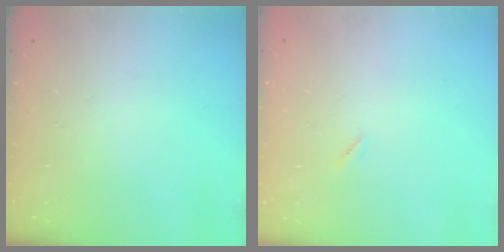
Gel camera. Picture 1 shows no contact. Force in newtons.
{"total": 1.6, "press": 1.6, "slide": 0.1}